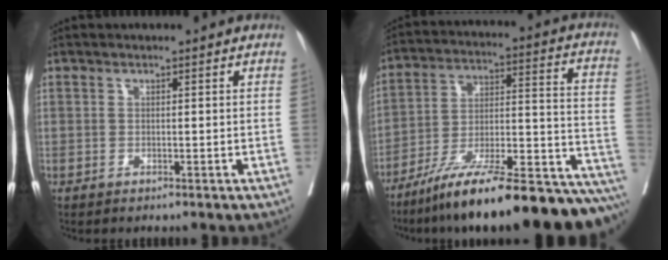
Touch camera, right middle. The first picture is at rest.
{"total": 27.7, "force": [-21.4, 3.5, 17.2], "torque": [-0.188, 0.009, -0.323]}